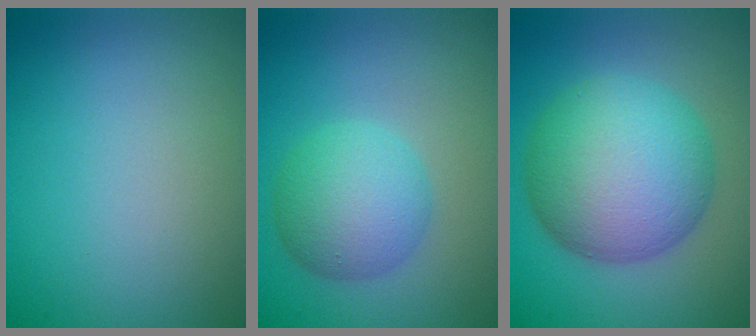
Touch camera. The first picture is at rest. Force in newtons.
{"total": 4.9, "press": 4.9, "slide": 0.1}
{"total": 10.5, "press": 10.5, "slide": 0.2}